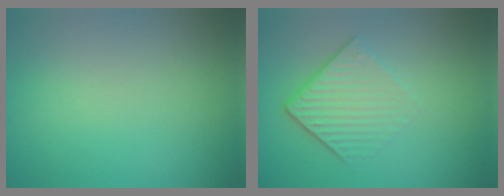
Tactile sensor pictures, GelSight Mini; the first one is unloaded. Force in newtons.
{"total": 4.5, "press": 2.9, "slide": 3.3}